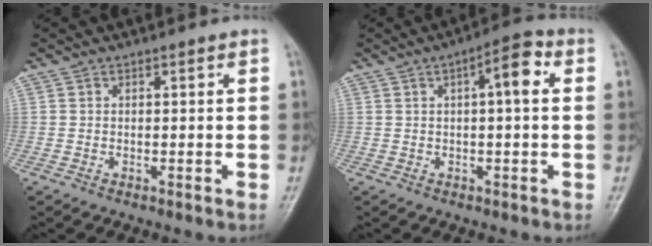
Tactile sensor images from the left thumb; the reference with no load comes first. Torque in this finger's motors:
{"motor_torque": [-0.29, 0.62, 0.35, 0.22, 0.07]}